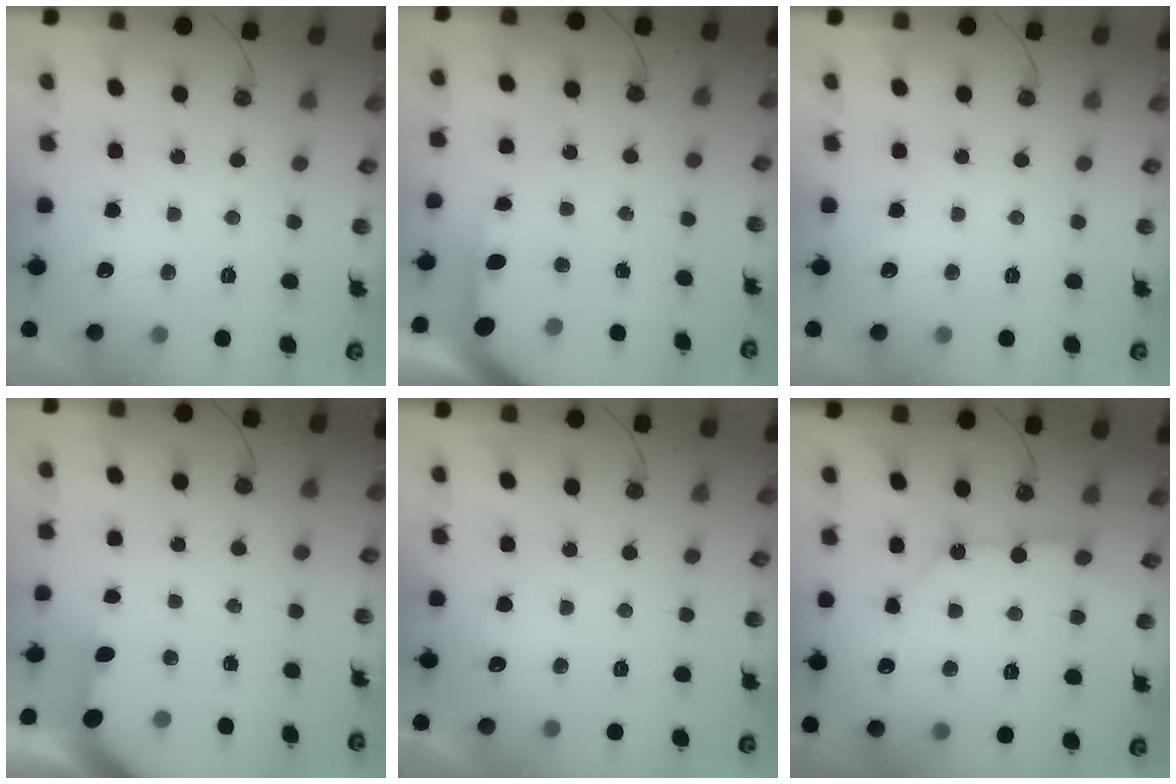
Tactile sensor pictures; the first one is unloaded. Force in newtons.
{"total": 5.1, "press": 5.1, "slide": 0.1}
{"total": 0.0}
{"total": 3.4, "press": 3.4, "slide": 0.4}
{"total": 3.2, "press": 3.2, "slide": 0.4}
{"total": 7.6, "press": 7.6, "slide": 0.6}